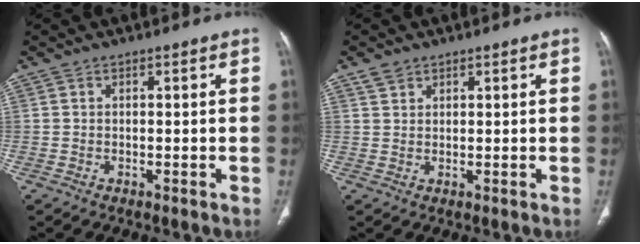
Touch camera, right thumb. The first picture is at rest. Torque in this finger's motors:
{"motor_torque": [-0.58, 0.54, -0.08, -0.22, -0.01]}